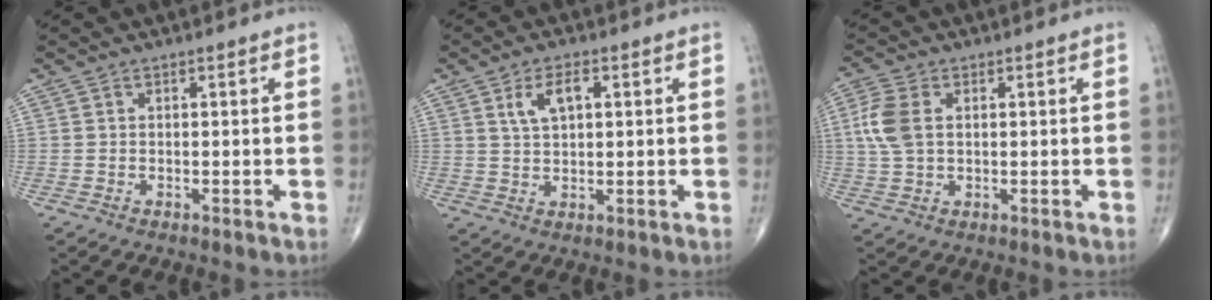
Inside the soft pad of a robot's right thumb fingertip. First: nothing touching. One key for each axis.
{"total": 5.2, "fx": 1.9, "fy": 2.5, "fz": 4.2, "tx": -0.076, "ty": 0.002, "tz": 0.037}
{"total": 6.8, "fx": 1.2, "fy": 4.2, "fz": 5.2, "tx": -0.129, "ty": 0.007, "tz": 0.022}